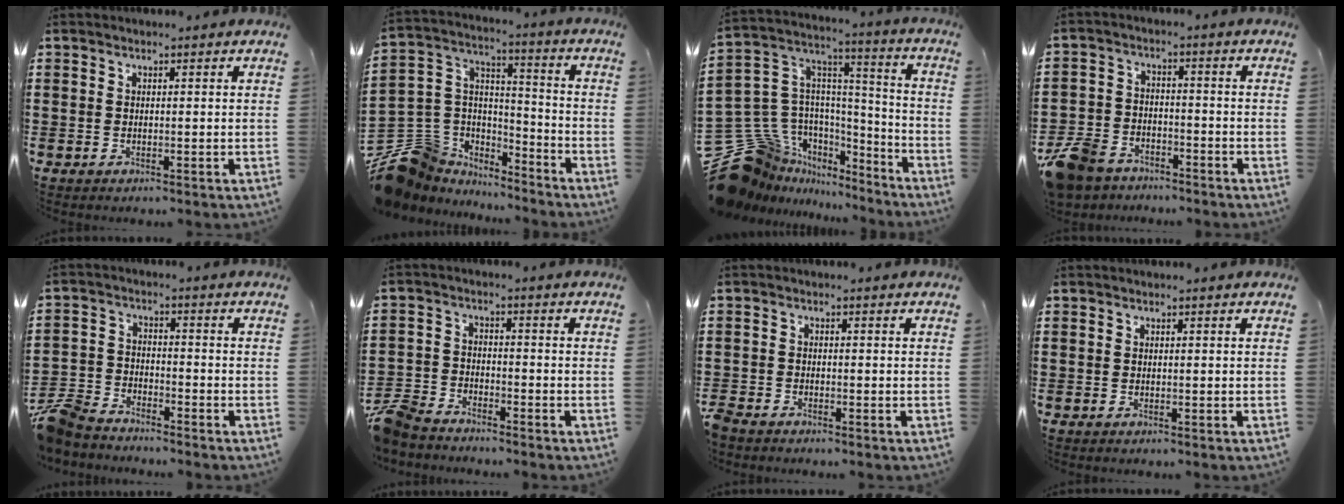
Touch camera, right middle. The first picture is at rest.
{"total": 10.0, "force": [-7.7, 6.4, 0.6], "torque": [-0.055, 0.014, -0.148]}
{"total": 12.9, "force": [-8.5, 9.4, 2.6], "torque": [-0.104, 0.005, -0.150]}
{"total": 7.6, "force": [-6.6, 3.1, 2.2], "torque": [-0.073, 0.010, -0.139]}
{"total": 6.4, "force": [-6.0, 1.8, 1.4], "torque": [-0.058, 0.003, -0.129]}
{"total": 5.7, "force": [-5.3, 1.6, 1.3], "torque": [-0.057, -0.002, -0.116]}
{"total": 1.6, "force": [-1.5, 0.4, 0.3], "torque": [-0.024, -0.004, -0.036]}
{"total": 0.0}